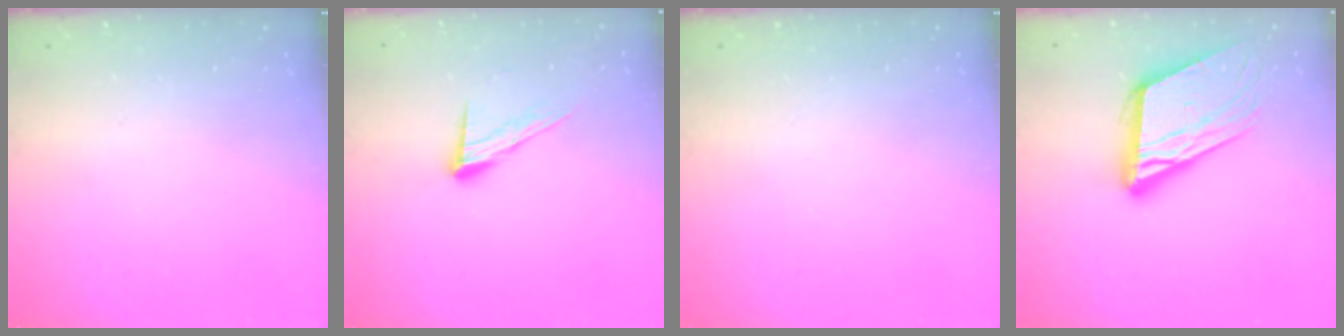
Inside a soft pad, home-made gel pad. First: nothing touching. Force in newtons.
{"total": 10.7, "press": 10.6, "slide": 1.3}
{"total": 0.0}
{"total": 17.6, "press": 17.4, "slide": 2.6}